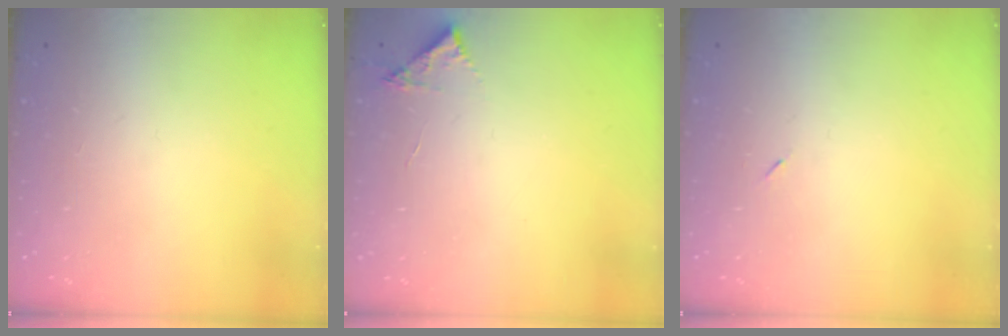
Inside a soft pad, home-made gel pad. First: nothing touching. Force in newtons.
{"total": 3.6, "press": 3.6, "slide": 0.1}
{"total": 2.6, "press": 2.3, "slide": 1.2}